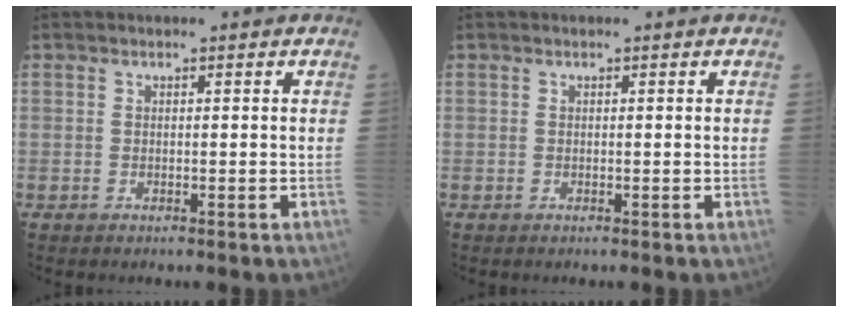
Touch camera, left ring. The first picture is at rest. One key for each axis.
{"total": 0.0}